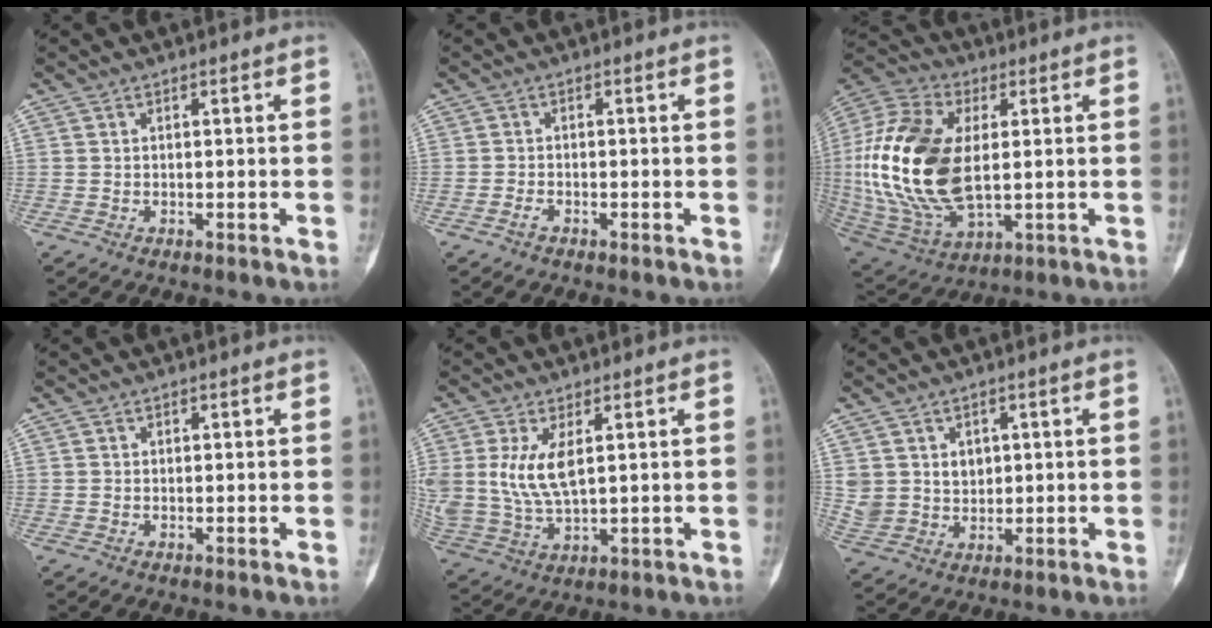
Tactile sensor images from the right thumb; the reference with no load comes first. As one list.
[{"total": 1.2, "force": [-0.8, 0.6, 0.5], "torque": [-0.008, 0.004, -0.019]}, {"total": 24.3, "force": [1.5, 13.7, 20.1], "torque": [-0.425, -0.010, 0.033]}, {"total": 0.0}, {"total": 9.9, "force": [2.5, 4.6, 8.4], "torque": [-0.187, -0.010, 0.062]}, {"total": 6.5, "force": [1.9, 5.6, 2.9], "torque": [-0.030, -0.012, 0.049]}]